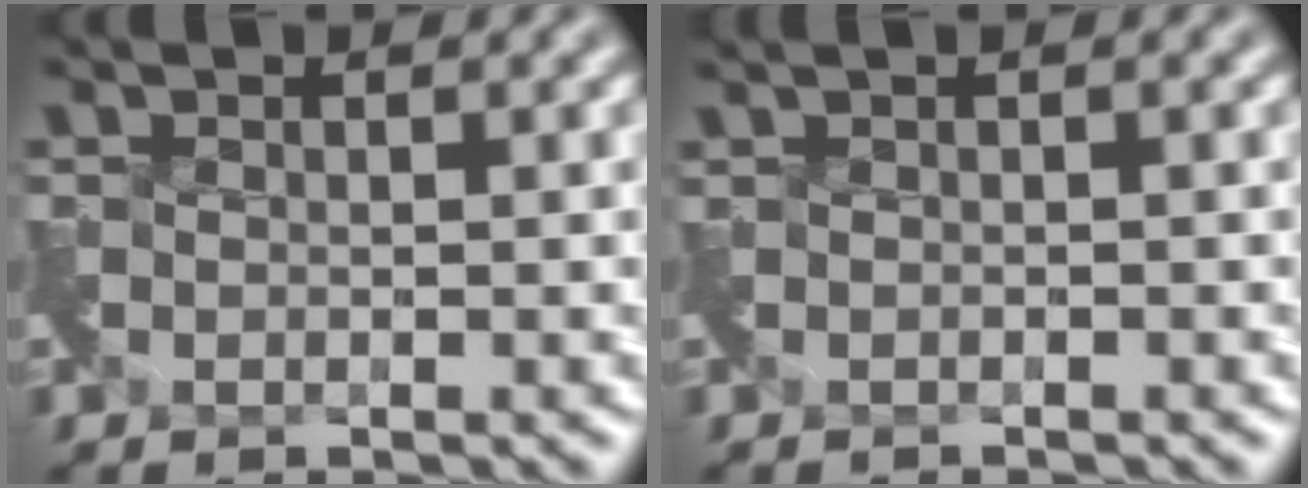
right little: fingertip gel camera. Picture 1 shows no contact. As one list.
[{"total": 0.7, "force": [-0.5, -0.1, 0.4], "torque": [-0.010, -0.011, -0.014]}]